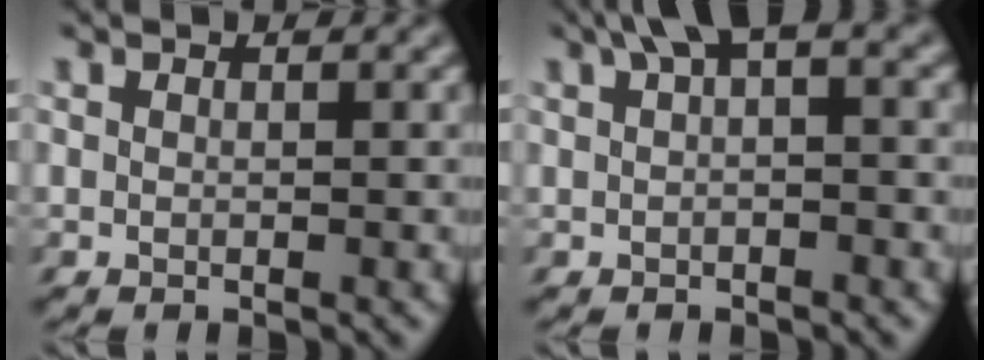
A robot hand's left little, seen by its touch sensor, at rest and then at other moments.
{"total": 5.5, "force": [2.4, 2.2, 4.3], "torque": [-0.089, 0.027, 0.038]}